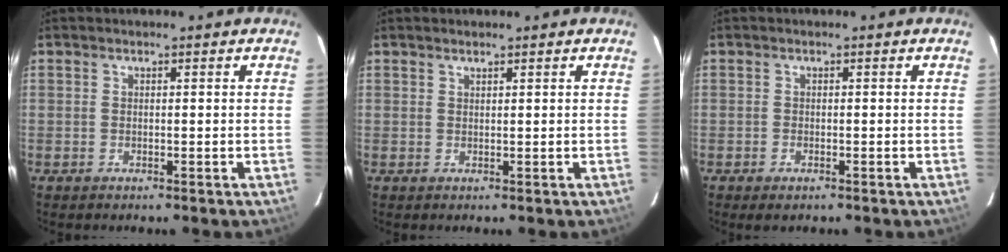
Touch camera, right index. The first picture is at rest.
{"total": 0.7, "force": [0.6, 0.1, 0.2], "torque": [-0.005, 0.001, 0.012]}
{"total": 1.4, "force": [-0.9, 0.6, 0.7], "torque": [-0.014, -0.005, -0.017]}